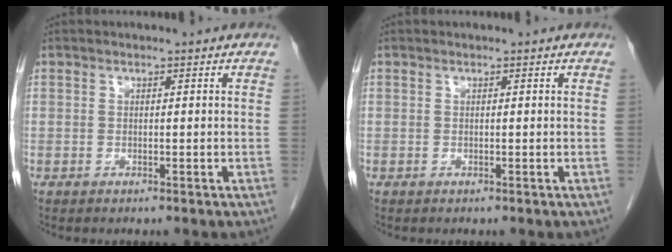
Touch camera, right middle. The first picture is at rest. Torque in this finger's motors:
{"motor_torque": [0.14, -0.27, 0.01, 0.00]}